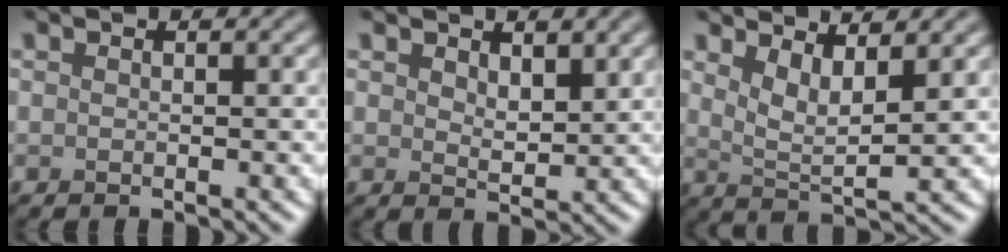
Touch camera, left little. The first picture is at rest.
{"total": 2.9, "force": [1.5, 1.5, 2.0], "torque": [-0.036, -0.006, 0.031]}
{"total": 3.8, "force": [2.2, 1.1, 2.9], "torque": [-0.056, -0.010, 0.043]}